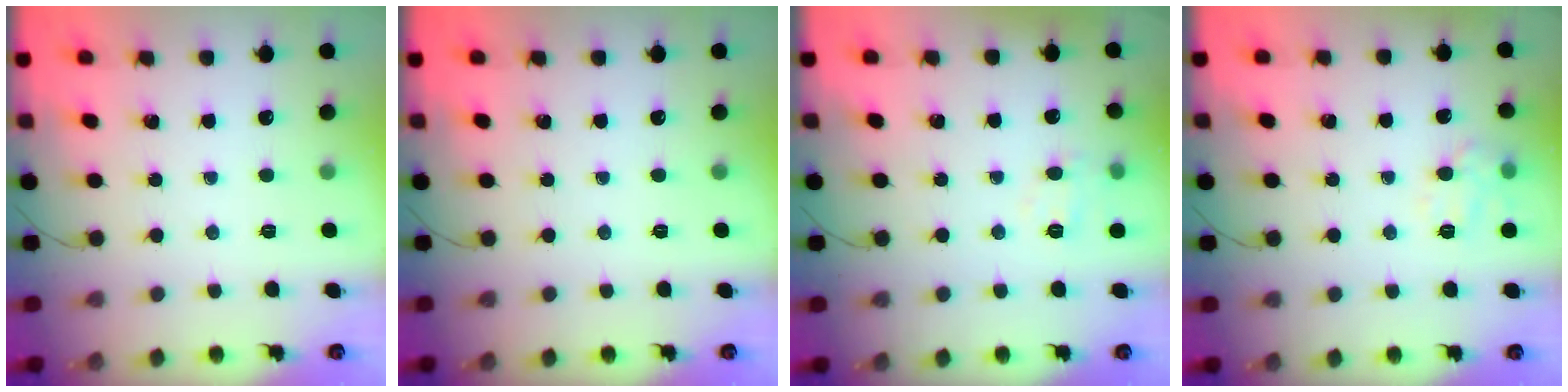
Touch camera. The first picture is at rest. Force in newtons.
{"total": 0.0}
{"total": 7.0, "press": 6.7, "slide": 1.9}
{"total": 9.4, "press": 9.4, "slide": 0.6}